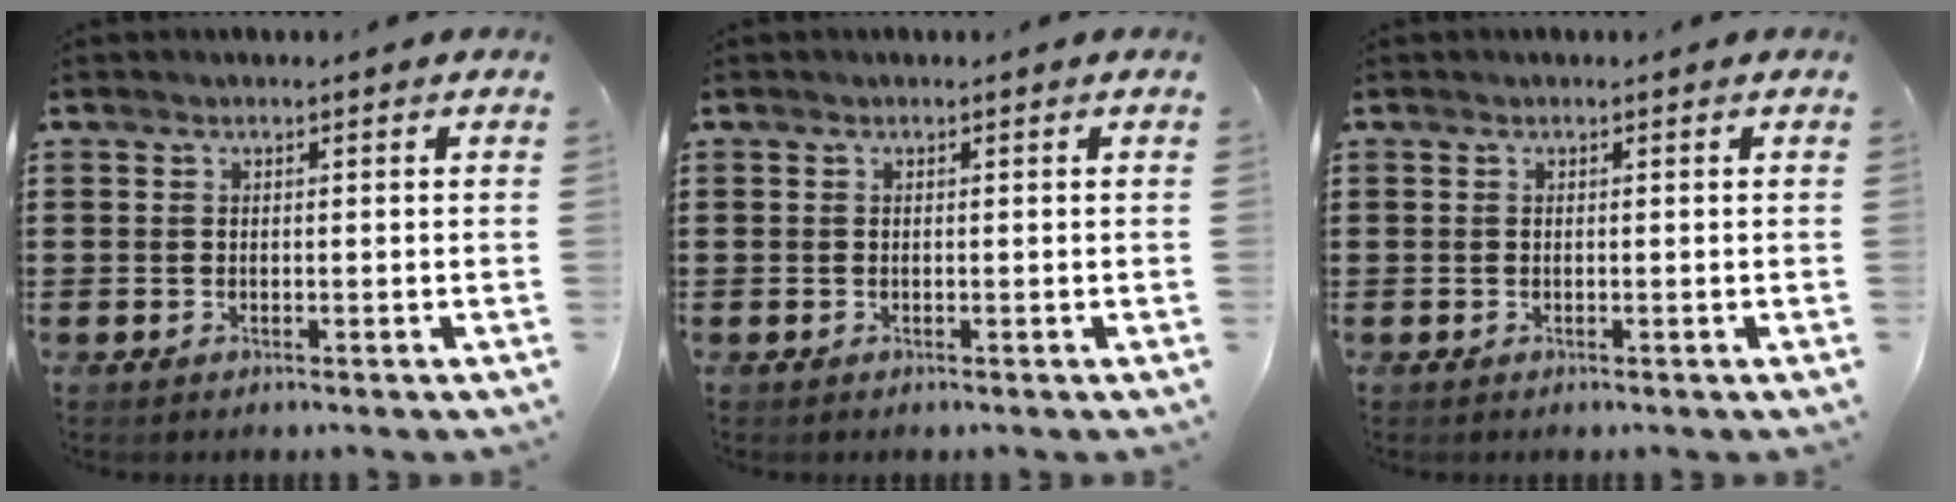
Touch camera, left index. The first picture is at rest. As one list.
[{"total": 0.0}, {"total": 0.0}]